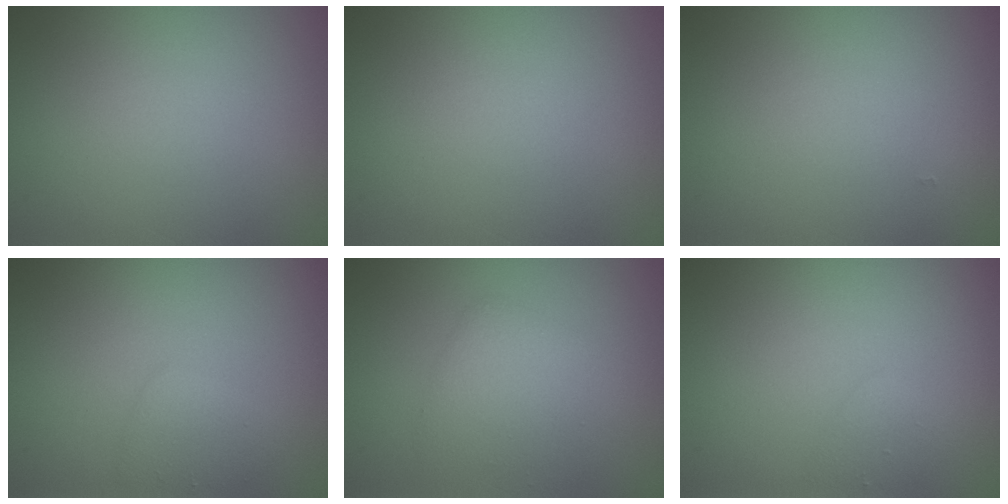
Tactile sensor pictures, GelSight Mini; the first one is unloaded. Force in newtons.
{"total": 0.0}
{"total": 0.0}
{"total": 1.7, "press": 1.7, "slide": 0.0}
{"total": 2.8, "press": 2.8, "slide": 0.2}
{"total": 1.2, "press": 1.2, "slide": 0.0}